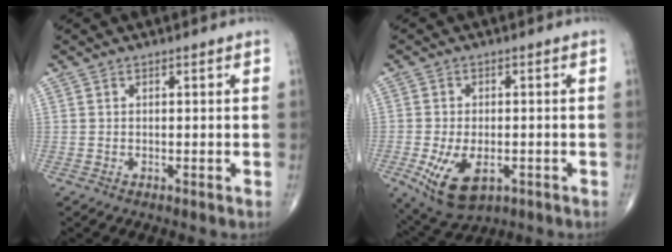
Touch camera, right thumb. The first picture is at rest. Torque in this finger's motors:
{"motor_torque": [0.05, 0.42, 0.49, 0.20, 0.17]}